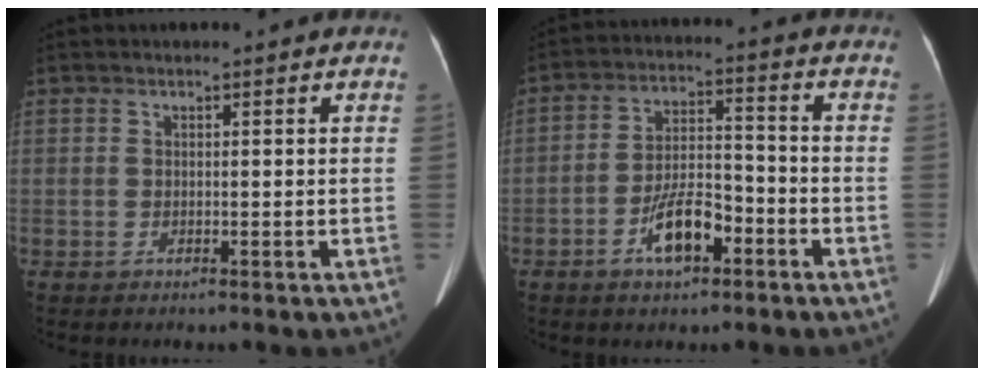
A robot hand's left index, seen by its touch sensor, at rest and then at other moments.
{"total": 8.2, "force": [-4.2, 3.0, 6.4], "torque": [-0.125, 0.010, -0.073]}